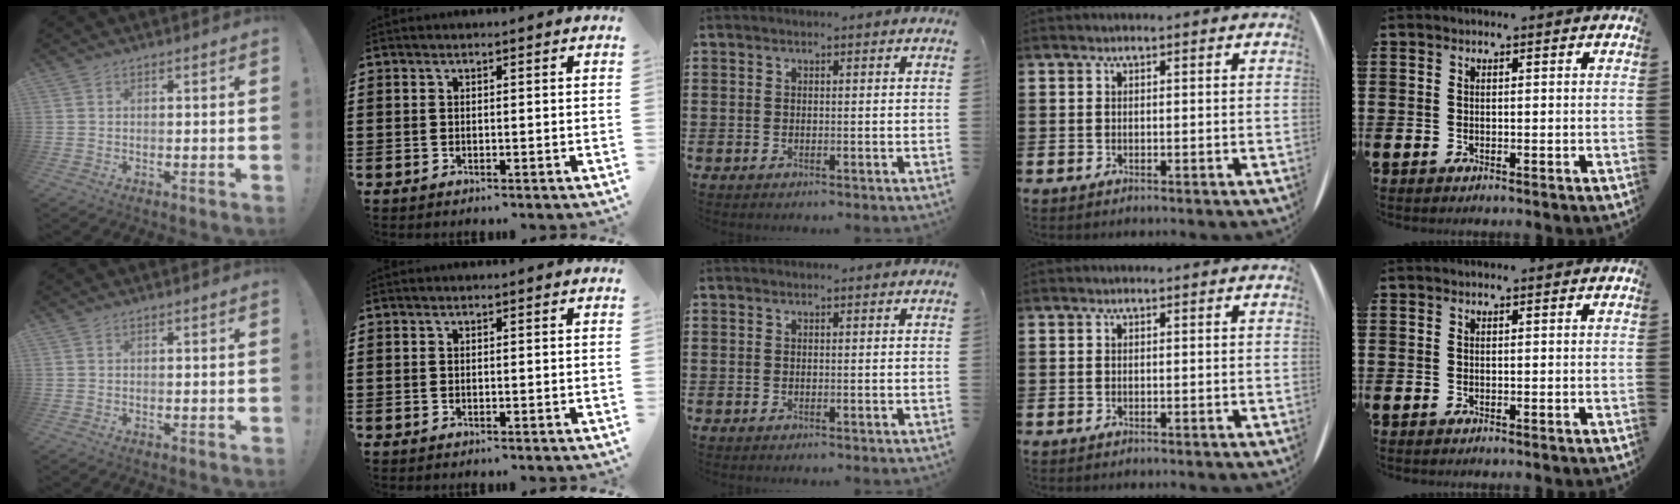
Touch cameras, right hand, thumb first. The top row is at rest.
{}